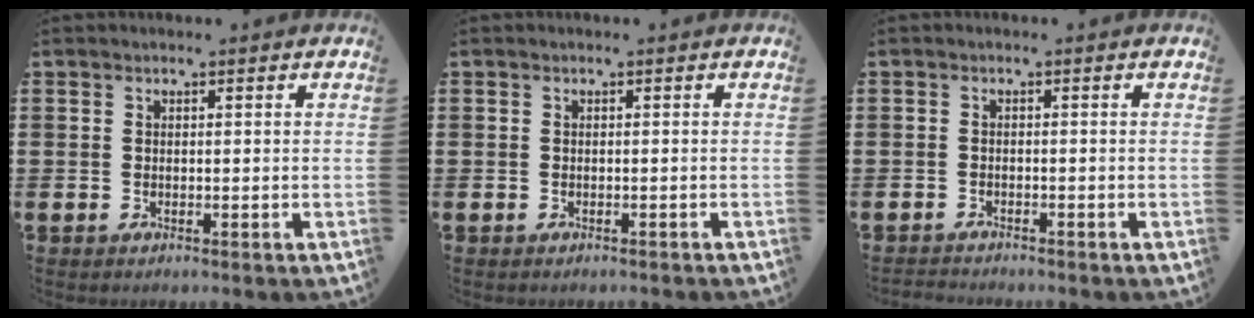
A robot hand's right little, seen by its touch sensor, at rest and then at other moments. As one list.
[{"total": 0.0}, {"total": 1.0, "force": [-1.0, 0.0, 0.0], "torque": [-0.002, 0.000, -0.020]}]